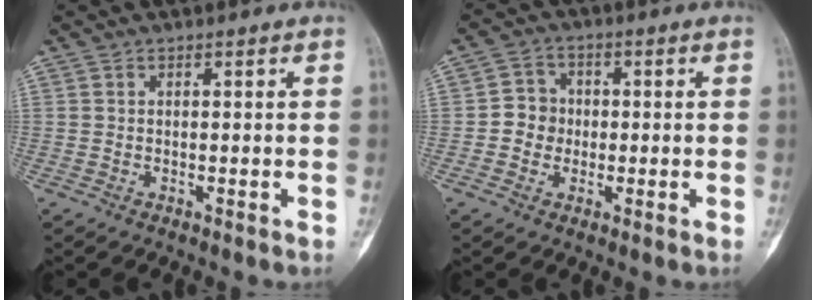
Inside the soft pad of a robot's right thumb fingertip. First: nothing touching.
{"total": 4.8, "force": [-0.5, 4.5, 1.6], "torque": [0.003, 0.012, -0.018]}